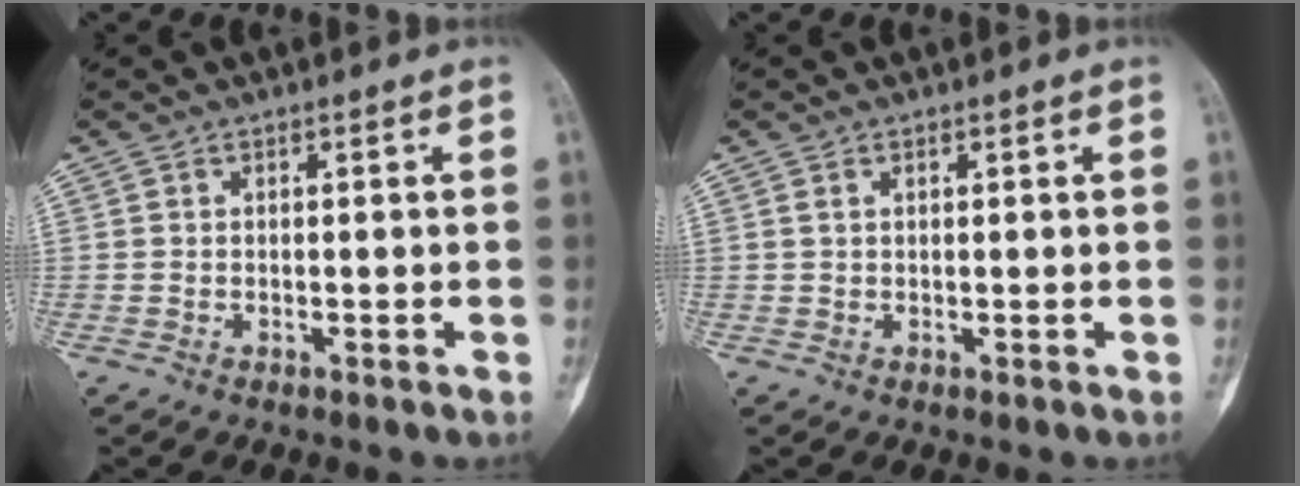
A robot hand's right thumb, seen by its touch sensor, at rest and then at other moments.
{"total": 0.8, "force": [0.4, 0.4, 0.5], "torque": [-0.006, 0.003, 0.007]}